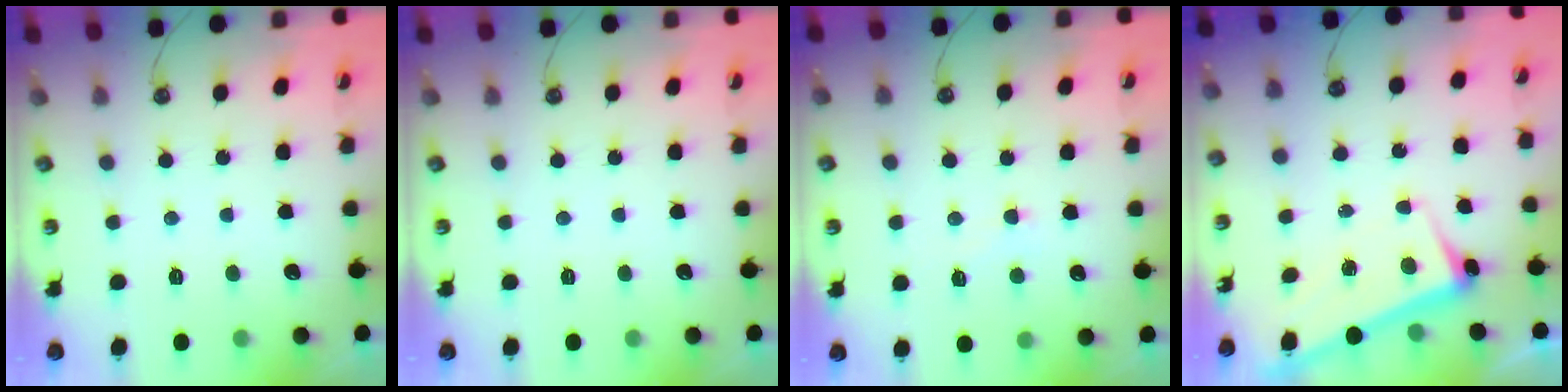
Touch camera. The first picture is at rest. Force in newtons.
{"total": 0.0}
{"total": 0.8, "press": 0.4, "slide": 0.6}
{"total": 2.6, "press": 2.5, "slide": 0.6}